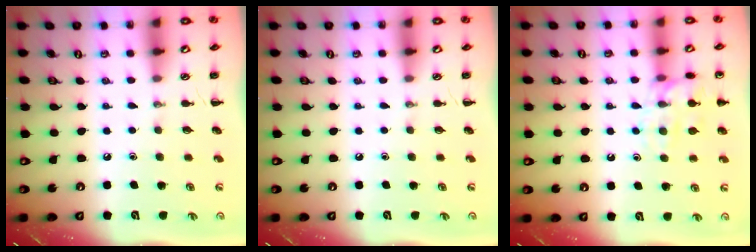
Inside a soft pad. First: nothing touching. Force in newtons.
{"total": 0.0}
{"total": 13.9, "press": 13.8, "slide": 1.1}